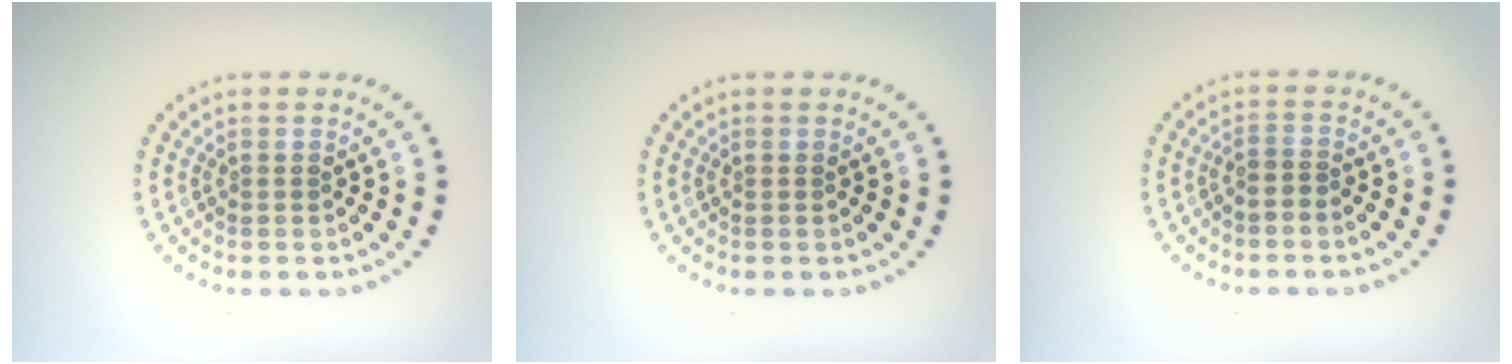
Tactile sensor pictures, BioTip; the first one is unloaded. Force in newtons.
{"total": 0.0}
{"total": 0.8, "press": 0.6, "slide": 0.5}